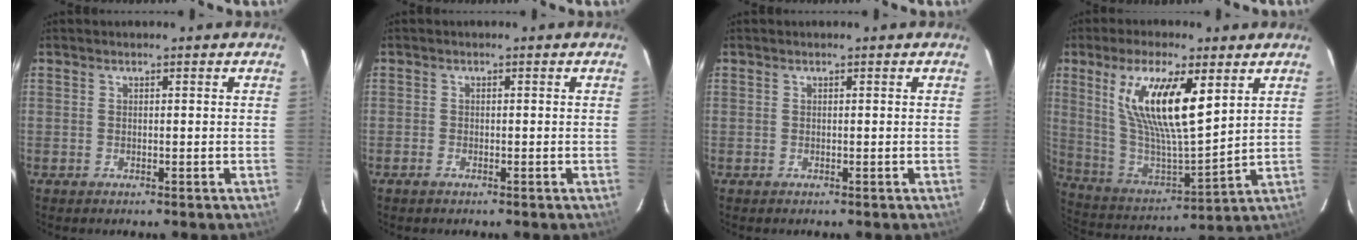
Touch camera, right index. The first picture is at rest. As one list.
[{"total": 1.0, "force": [-0.8, 0.5, 0.4], "torque": [-0.011, -0.001, -0.018]}, {"total": 0.0}, {"total": 18.1, "force": [7.4, 5.3, 15.6], "torque": [-0.294, -0.003, 0.148]}]